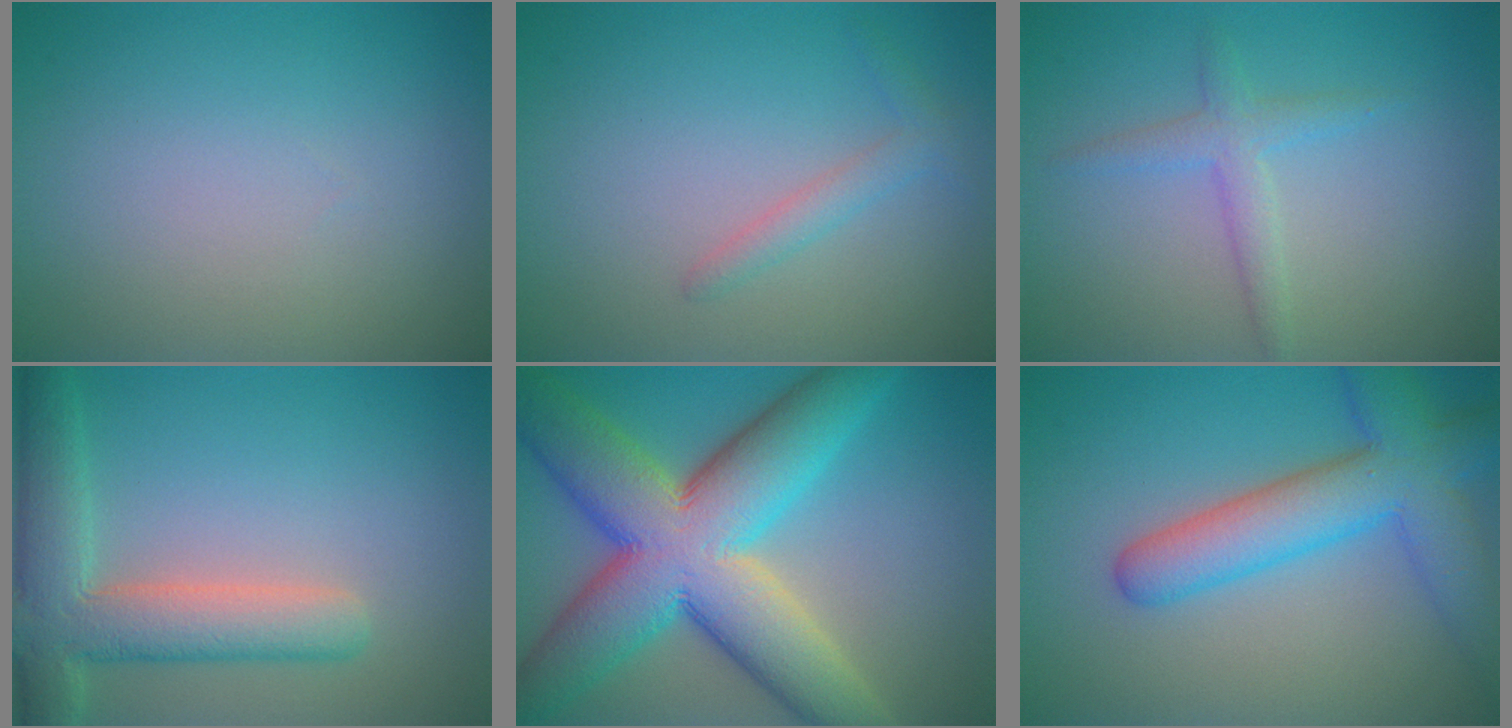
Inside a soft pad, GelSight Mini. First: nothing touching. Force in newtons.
{"total": 1.5, "press": 1.5, "slide": 0.1}
{"total": 2.2, "press": 2.2, "slide": 0.1}
{"total": 6.6, "press": 6.6, "slide": 0.6}
{"total": 14.5, "press": 14.5, "slide": 0.9}
{"total": 7.4, "press": 7.4, "slide": 0.3}